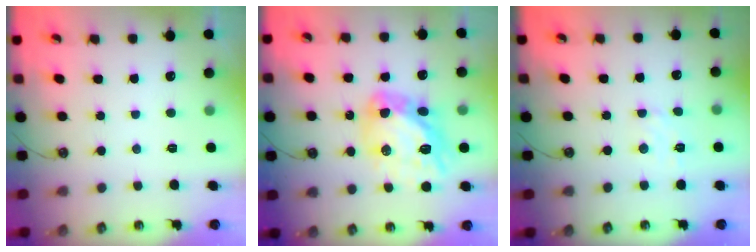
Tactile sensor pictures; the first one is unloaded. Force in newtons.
{"total": 18.0, "press": 17.9, "slide": 1.8}
{"total": 4.3, "press": 4.3, "slide": 0.6}